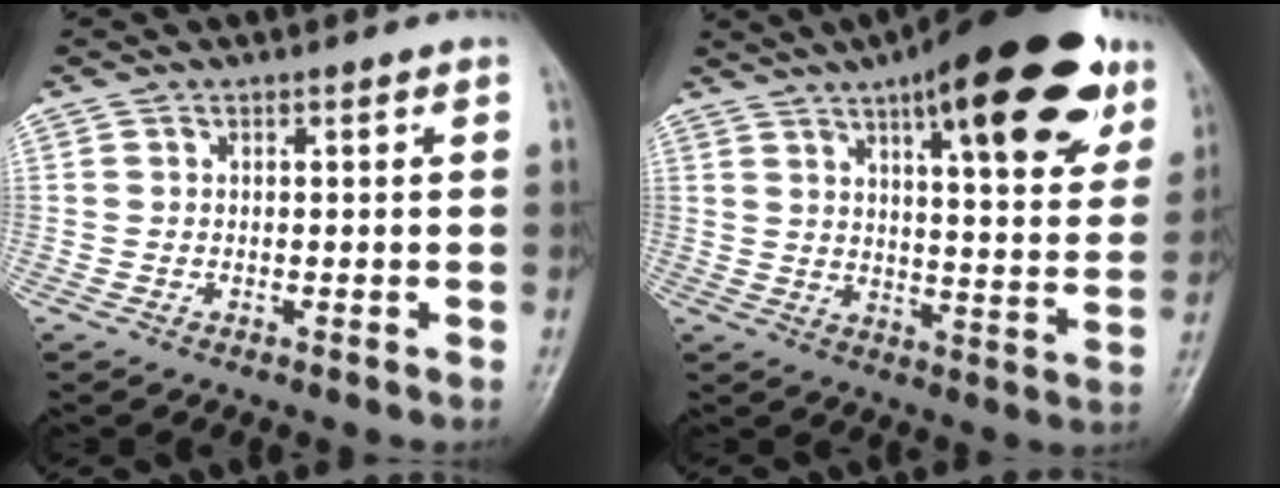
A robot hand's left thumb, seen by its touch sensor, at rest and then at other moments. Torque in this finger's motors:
{"motor_torque": [0.50, 0.64, 1.97, -0.80, 0.31]}